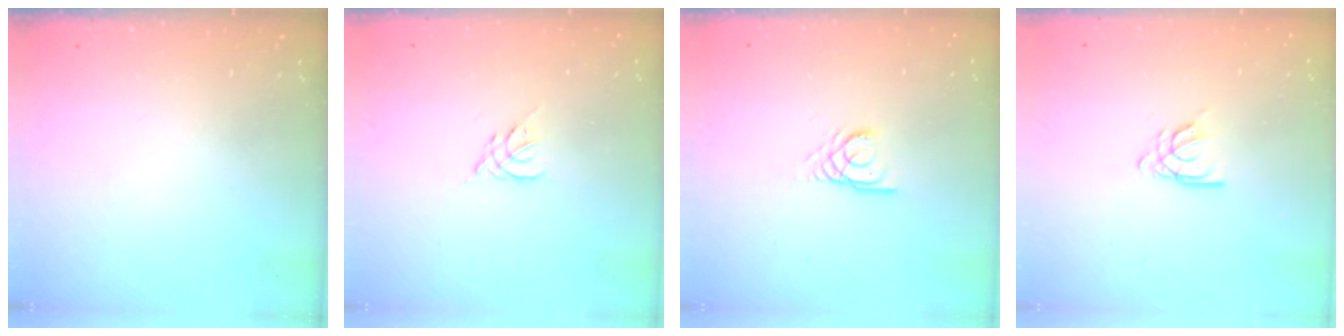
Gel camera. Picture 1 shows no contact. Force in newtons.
{"total": 1.3, "press": 1.2, "slide": 0.6}
{"total": 2.7, "press": 2.7, "slide": 0.2}
{"total": 4.7, "press": 4.7, "slide": 0.3}